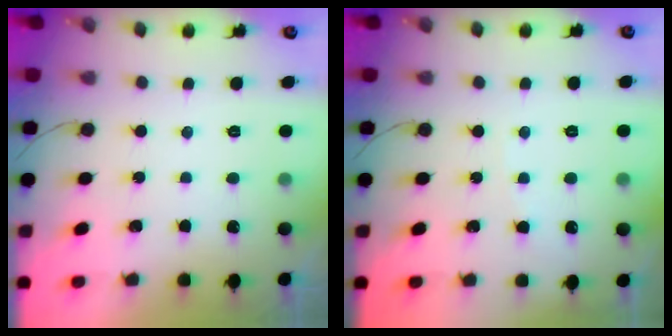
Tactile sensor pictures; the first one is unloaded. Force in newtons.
{"total": 2.0, "press": 2.0, "slide": 0.2}